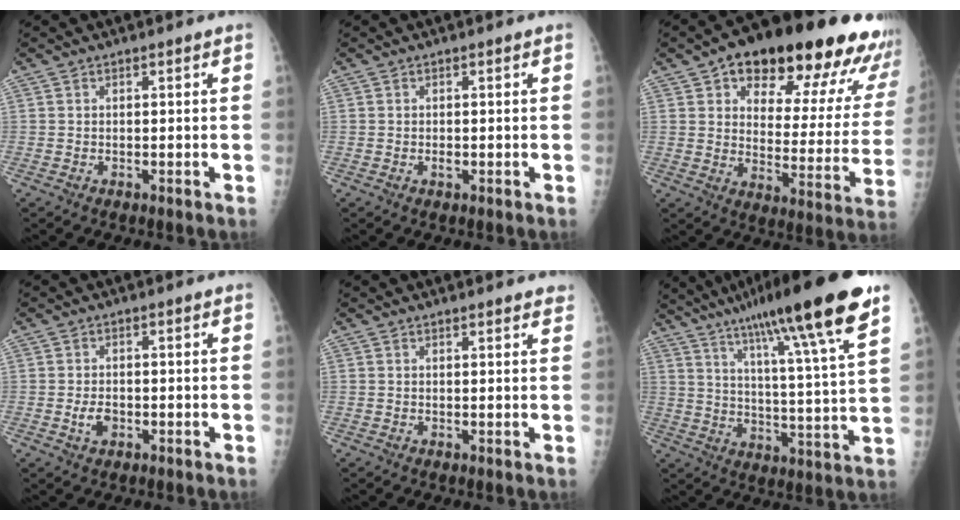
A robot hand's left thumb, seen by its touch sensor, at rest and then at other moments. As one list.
[{"total": 0.8, "force": [-0.2, 0.5, 0.6], "torque": [-0.010, -0.001, -0.003]}, {"total": 26.6, "force": [17.5, 10.5, 17.1], "torque": [-0.185, -0.048, 0.230]}, {"total": 2.7, "force": [-0.7, 1.7, 1.9], "torque": [-0.031, 0.003, -0.011]}, {"total": 3.0, "force": [2.7, 0.7, 1.1], "torque": [0.002, -0.005, 0.024]}, {"total": 23.2, "force": [14.8, 1.5, 17.8], "torque": [-0.266, -0.038, 0.223]}]